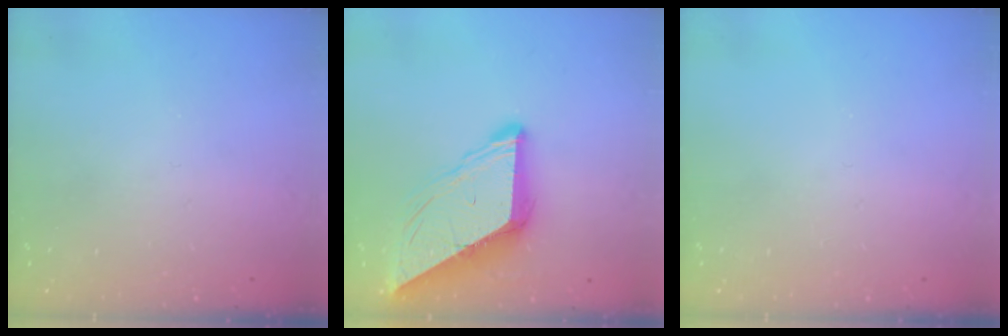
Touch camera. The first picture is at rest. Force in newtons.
{"total": 10.3, "press": 10.3, "slide": 1.1}
{"total": 0.0}